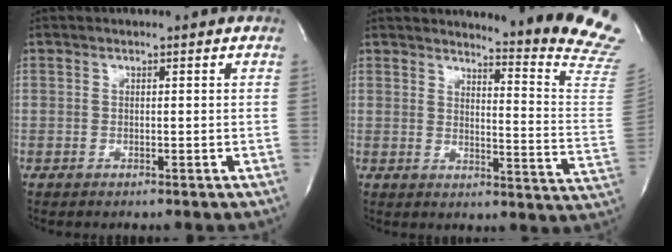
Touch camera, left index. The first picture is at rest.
{"total": 18.2, "force": [17.7, -1.5, 4.1], "torque": [-0.061, -0.178, 0.185]}